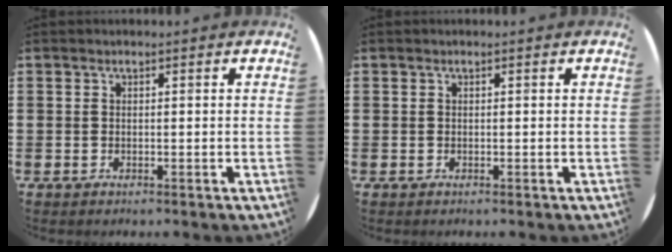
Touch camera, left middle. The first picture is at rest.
{"total": 0.0}